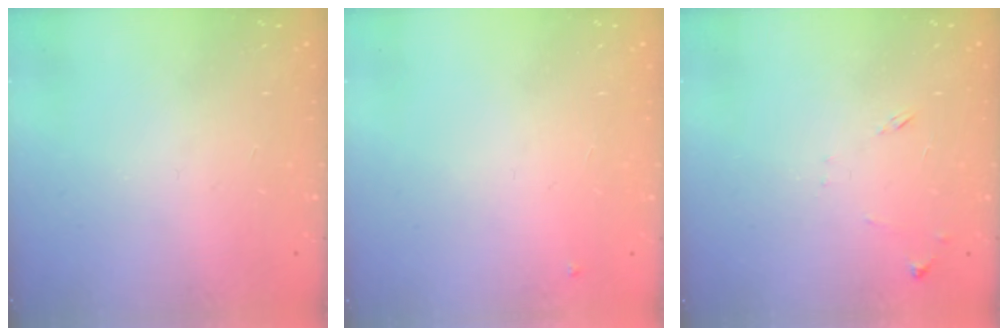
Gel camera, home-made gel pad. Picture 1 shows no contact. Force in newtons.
{"total": 3.8, "press": 3.7, "slide": 0.6}
{"total": 6.7, "press": 6.7, "slide": 0.6}